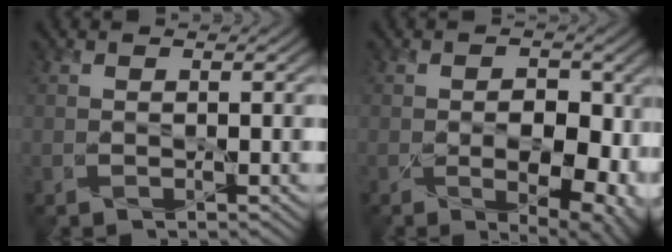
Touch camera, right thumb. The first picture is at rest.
{"total": 7.4, "force": [-1.6, 4.3, 5.8], "torque": [-0.070, -0.028, -0.002]}